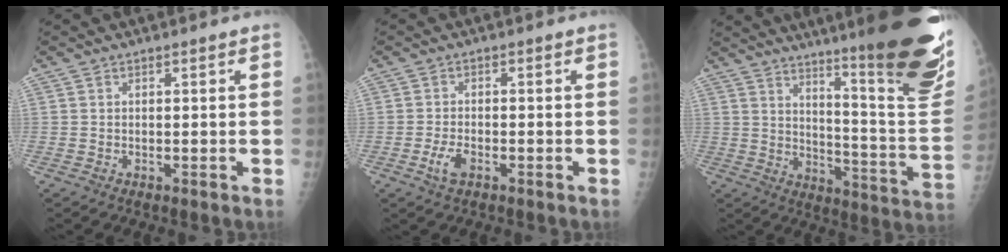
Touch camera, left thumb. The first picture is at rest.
{"total": 3.3, "force": [-1.6, 1.6, 2.4], "torque": [-0.052, 0.006, -0.029]}
{"total": 27.3, "force": [17.5, 3.3, 20.7], "torque": [-0.244, -0.102, 0.245]}